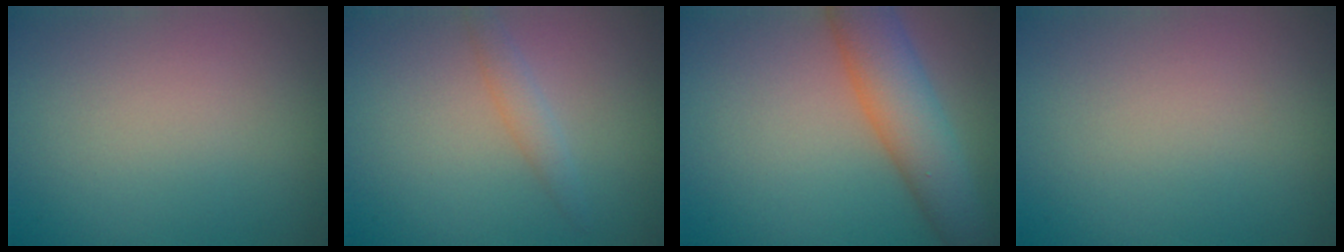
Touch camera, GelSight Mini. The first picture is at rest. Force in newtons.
{"total": 1.4, "press": 1.4, "slide": 0.1}
{"total": 6.2, "press": 6.2, "slide": 0.3}
{"total": 0.0}